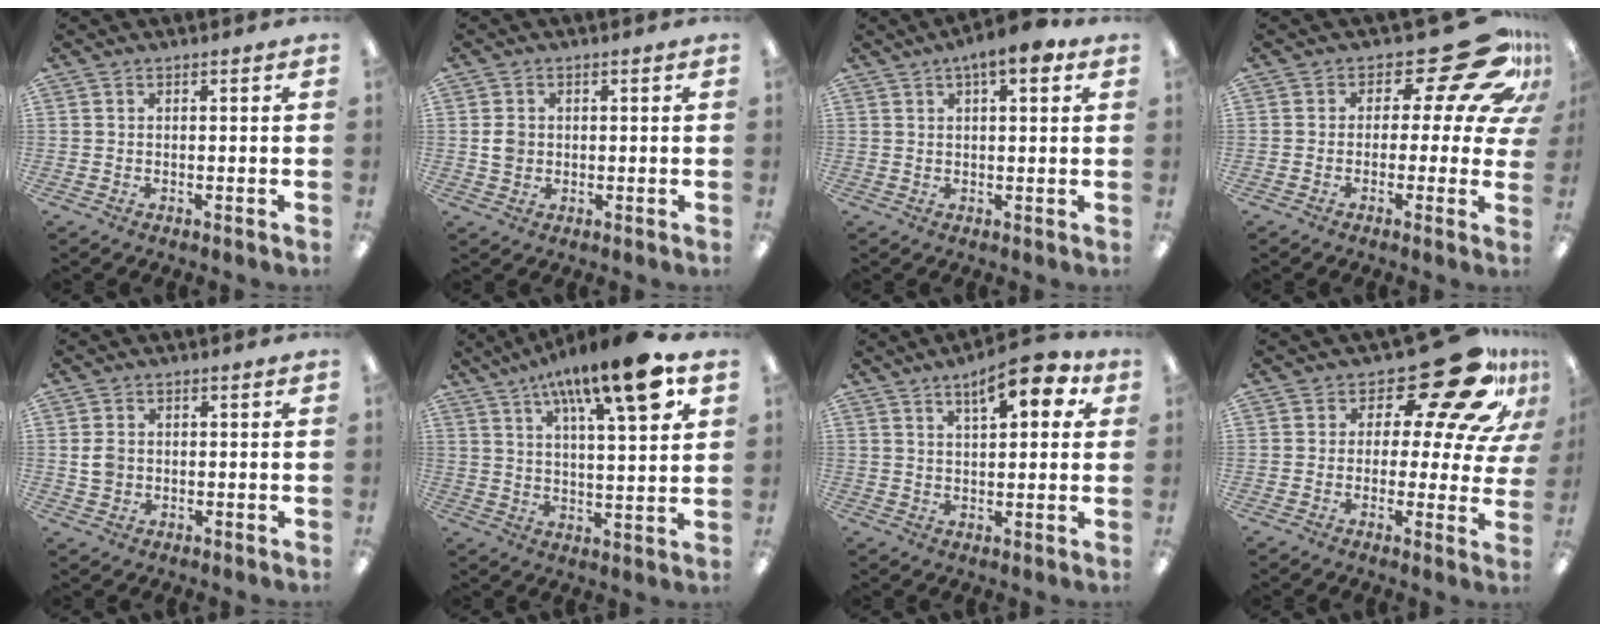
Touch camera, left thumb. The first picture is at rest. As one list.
[{"total": 3.4, "force": [0.2, 3.0, 1.6], "torque": [-0.022, 0.004, 0.002]}, {"total": 6.5, "force": [3.5, 2.1, 5.0], "torque": [-0.072, -0.011, 0.054]}, {"total": 16.7, "force": [9.0, 6.9, 12.3], "torque": [-0.168, -0.063, 0.144]}, {"total": 3.5, "force": [0.2, 3.0, 1.8], "torque": [-0.026, 0.004, 0.001]}, {"total": 17.5, "force": [10.1, 4.5, 13.6], "torque": [-0.212, -0.047, 0.154]}, {"total": 7.5, "force": [4.0, 2.9, 5.7], "torque": [-0.071, -0.015, 0.060]}, {"total": 20.0, "force": [12.4, 7.9, 13.5], "torque": [-0.182, -0.089, 0.198]}]